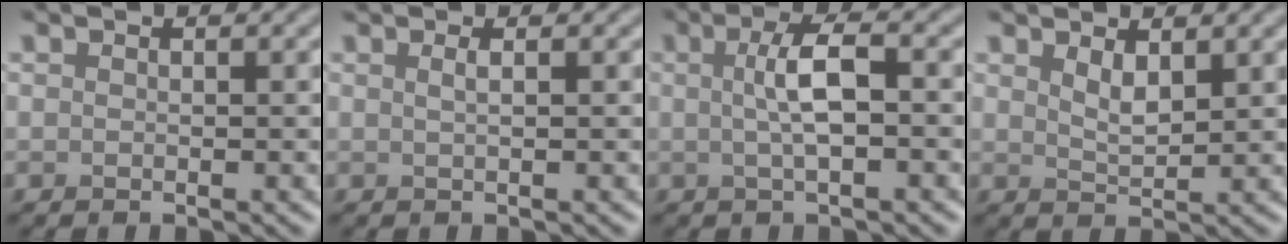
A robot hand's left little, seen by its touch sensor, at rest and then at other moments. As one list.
[{"total": 1.4, "force": [0.6, 0.6, 1.1], "torque": [-0.010, 0.001, -0.001]}, {"total": 3.5, "force": [0.2, 0.8, 3.4], "torque": [-0.067, 0.008, 0.002]}, {"total": 1.9, "force": [1.3, 0.6, 1.2], "torque": [-0.026, -0.004, 0.027]}]